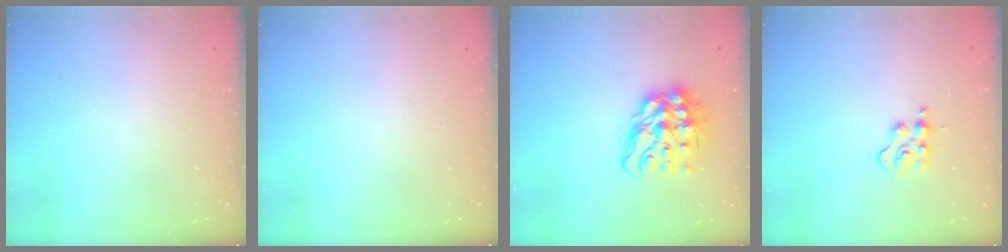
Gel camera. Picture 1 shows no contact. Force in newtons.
{"total": 0.0}
{"total": 14.6, "press": 14.5, "slide": 2.0}
{"total": 3.8, "press": 3.8, "slide": 0.4}